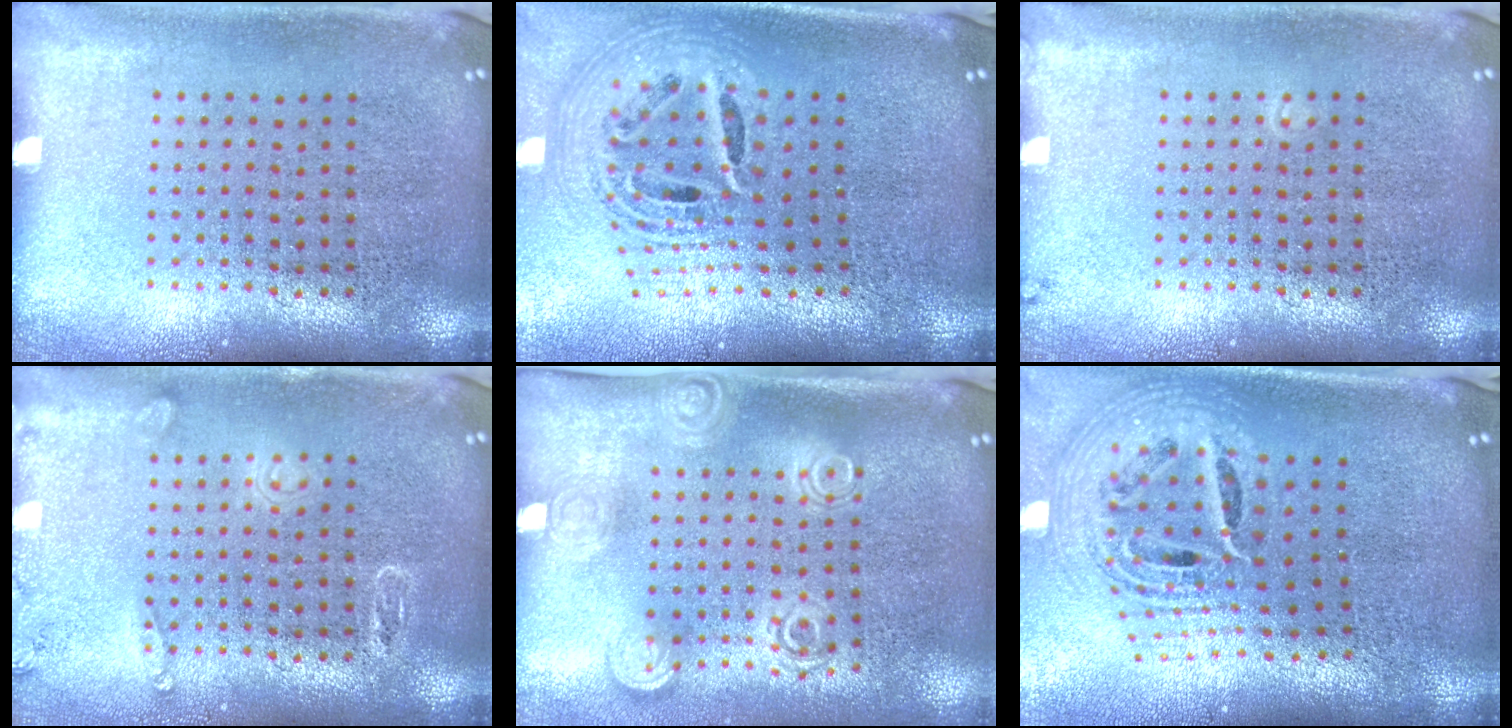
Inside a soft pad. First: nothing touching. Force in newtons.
{"total": 2.7, "press": 1.8, "slide": 1.9}
{"total": 0.6, "press": 0.6, "slide": 0.2}
{"total": 1.8, "press": 1.8, "slide": 0.2}
{"total": 1.7, "press": 1.3, "slide": 1.1}
{"total": 2.5, "press": 1.7, "slide": 1.8}